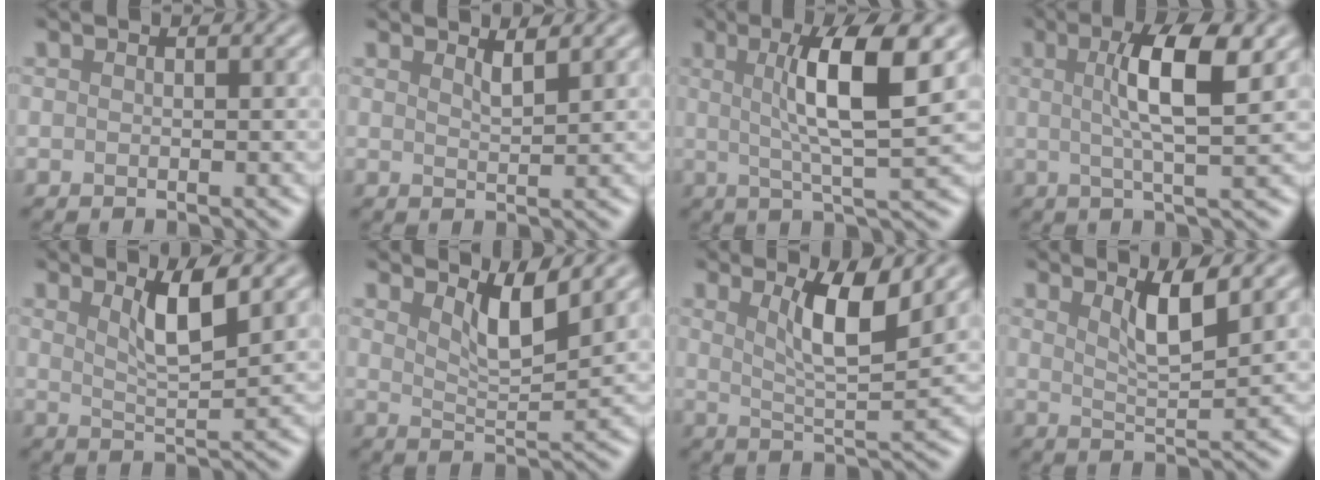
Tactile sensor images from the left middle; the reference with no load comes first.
{"total": 1.4, "force": [1.1, 0.3, 0.9], "torque": [-0.014, 0.000, 0.016]}
{"total": 7.6, "force": [1.6, 1.4, 7.3], "torque": [-0.117, 0.004, 0.024]}
{"total": 6.3, "force": [1.3, 1.4, 6.0], "torque": [-0.098, 0.008, 0.019]}
{"total": 3.7, "force": [1.6, 0.8, 3.2], "torque": [-0.058, -0.005, 0.029]}
{"total": 3.6, "force": [2.2, 0.8, 2.8], "torque": [-0.053, -0.008, 0.036]}
{"total": 5.1, "force": [2.1, 1.2, 4.5], "torque": [-0.081, -0.008, 0.038]}
{"total": 3.4, "force": [1.7, 0.7, 2.9], "torque": [-0.051, -0.005, 0.030]}